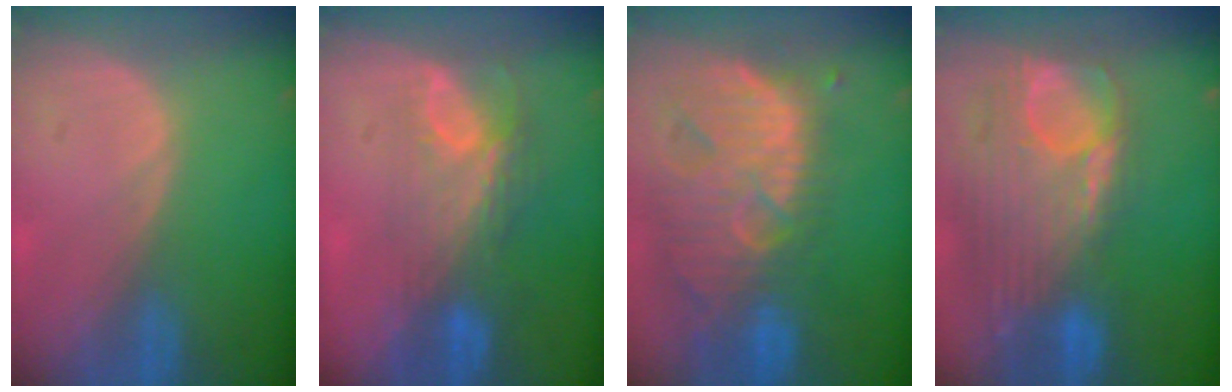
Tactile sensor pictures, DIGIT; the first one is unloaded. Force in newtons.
{"total": 7.8, "press": 6.8, "slide": 3.8}
{"total": 13.4, "press": 11.5, "slide": 6.9}
{"total": 12.7, "press": 10.7, "slide": 6.9}